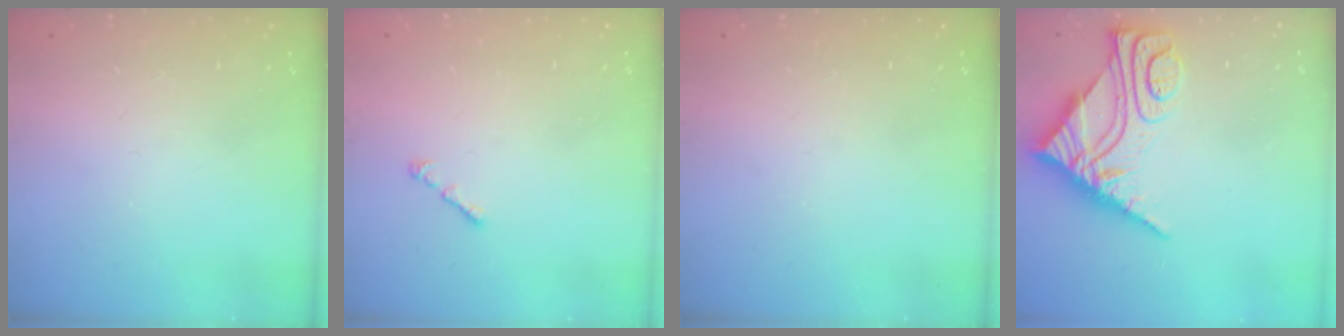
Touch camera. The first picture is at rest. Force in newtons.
{"total": 1.0, "press": 0.9, "slide": 0.5}
{"total": 0.0}
{"total": 11.3, "press": 11.2, "slide": 1.1}